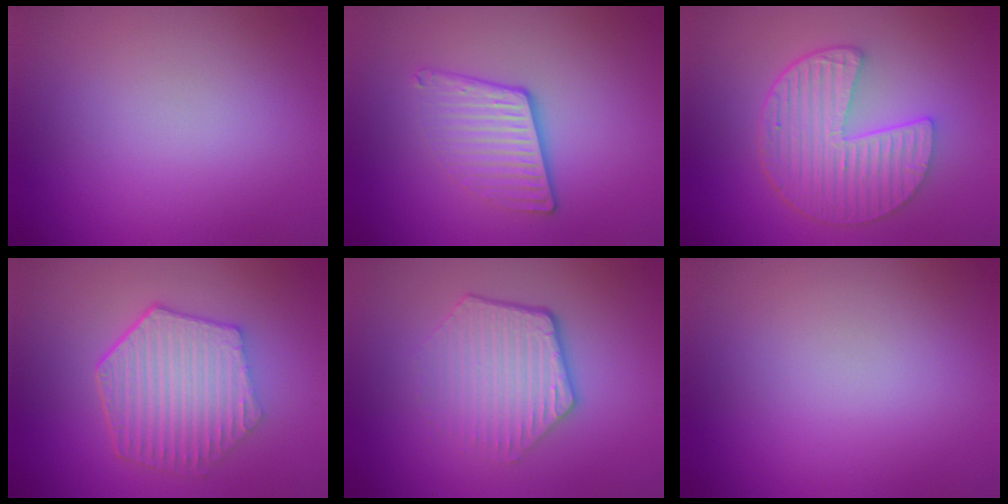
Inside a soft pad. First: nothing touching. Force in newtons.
{"total": 4.0, "press": 2.7, "slide": 2.9}
{"total": 6.3, "press": 4.5, "slide": 4.3}
{"total": 6.5, "press": 4.8, "slide": 4.3}
{"total": 4.5, "press": 3.2, "slide": 3.1}
{"total": 0.0}